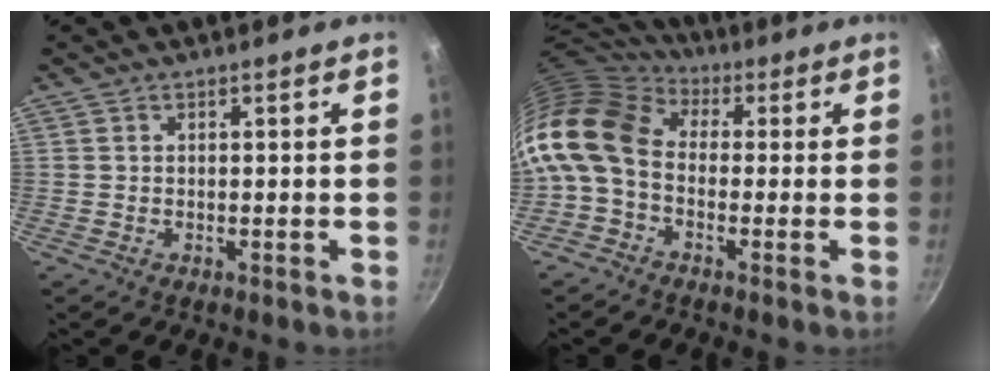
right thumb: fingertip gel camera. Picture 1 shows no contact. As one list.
[{"total": 14.5, "force": [0.0, 10.5, 10.0], "torque": [-0.200, 0.028, -0.021]}]